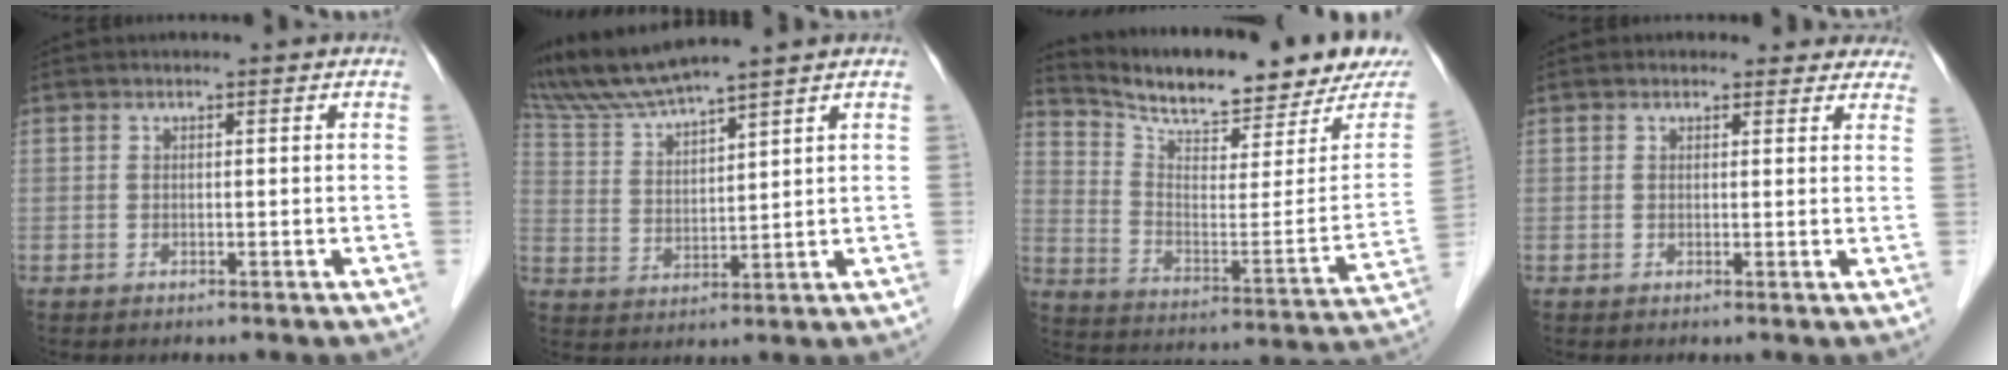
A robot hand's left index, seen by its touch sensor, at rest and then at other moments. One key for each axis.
{"total": 7.8, "fx": 7.3, "fy": -1.3, "fz": 2.3, "tx": -0.063, "ty": 0.009, "tz": 0.155}
{"total": 20.3, "fx": 18.4, "fy": 3.1, "fz": 8.0, "tx": -0.140, "ty": -0.050, "tz": 0.265}
{"total": 5.4, "fx": 4.8, "fy": 2.4, "fz": 0.2, "tx": 0.024, "ty": -0.001, "tz": 0.032}